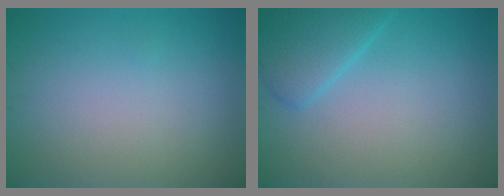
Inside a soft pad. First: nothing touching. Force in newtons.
{"total": 3.1, "press": 3.1, "slide": 0.1}